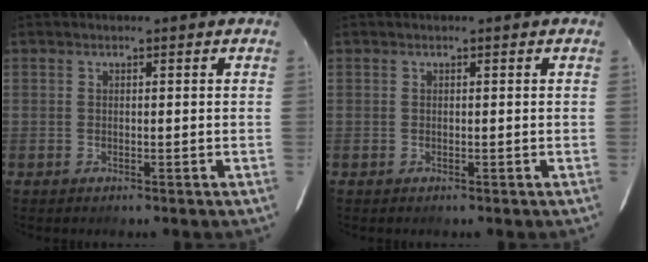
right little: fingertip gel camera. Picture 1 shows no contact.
{"total": 0.0}